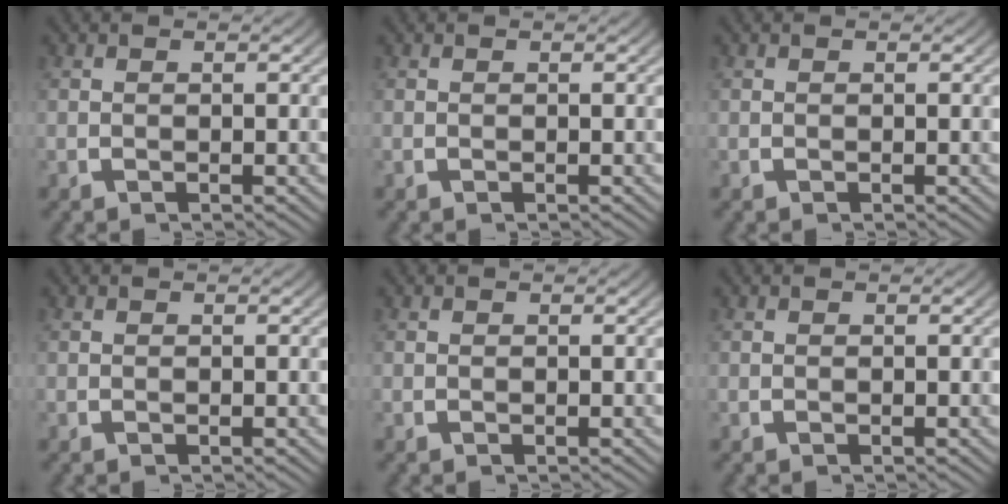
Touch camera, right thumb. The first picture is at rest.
{"total": 0.0}
{"total": 0.0}
{"total": 0.0}
{"total": 0.0}
{"total": 0.0}